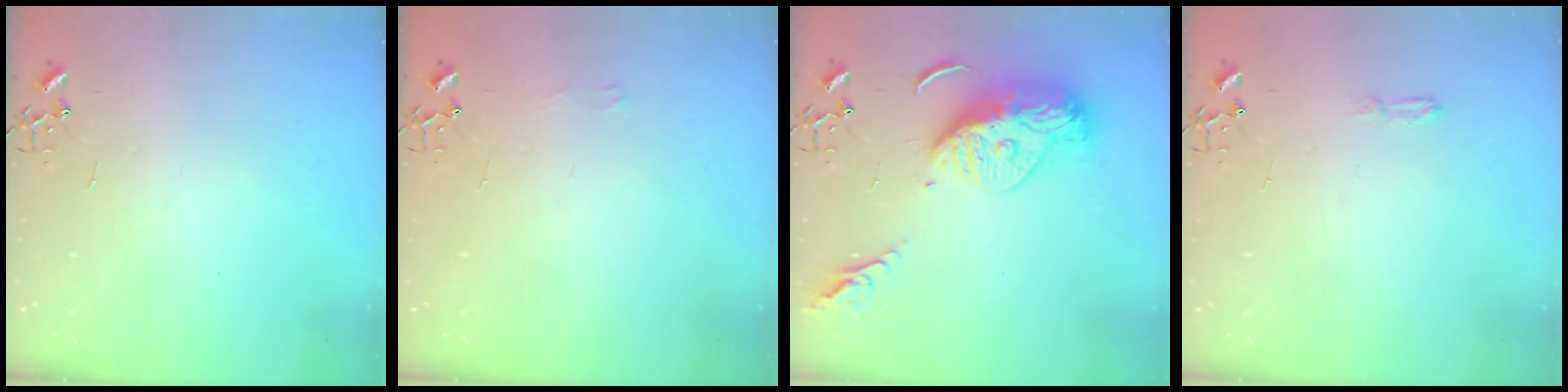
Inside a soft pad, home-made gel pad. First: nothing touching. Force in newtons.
{"total": 6.4, "press": 6.4, "slide": 0.8}
{"total": 16.9, "press": 16.8, "slide": 1.6}
{"total": 3.8, "press": 3.8, "slide": 0.5}